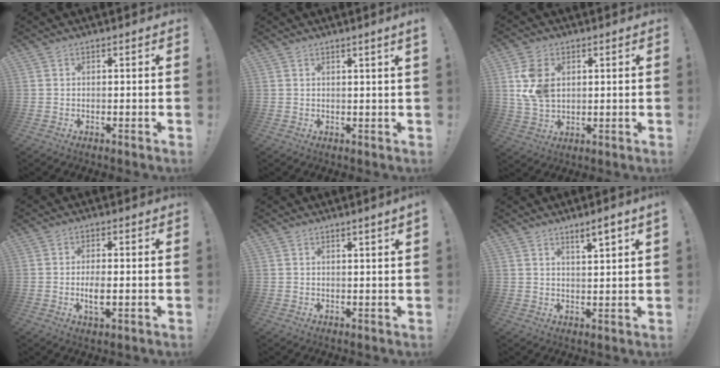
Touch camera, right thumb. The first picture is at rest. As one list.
[{"total": 1.9, "force": [1.1, -0.6, 1.5], "torque": [-0.010, -0.011, 0.014]}, {"total": 10.5, "force": [2.7, 7.3, 6.9], "torque": [-0.137, -0.004, 0.052]}, {"total": 4.6, "force": [-0.9, 1.7, 4.2], "torque": [-0.078, -0.007, -0.018]}, {"total": 1.8, "force": [1.2, -0.6, 1.3], "torque": [-0.015, -0.008, 0.018]}, {"total": 4.5, "force": [3.3, -0.1, 3.0], "torque": [-0.040, -0.020, 0.051]}]